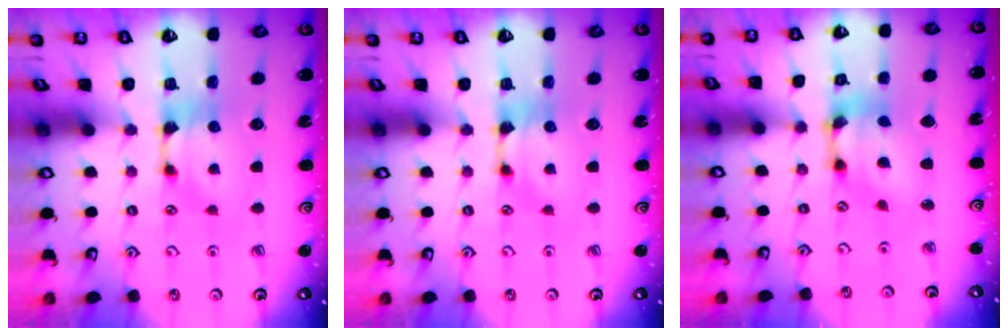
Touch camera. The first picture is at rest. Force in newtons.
{"total": 0.0}
{"total": 6.3, "press": 5.9, "slide": 2.2}